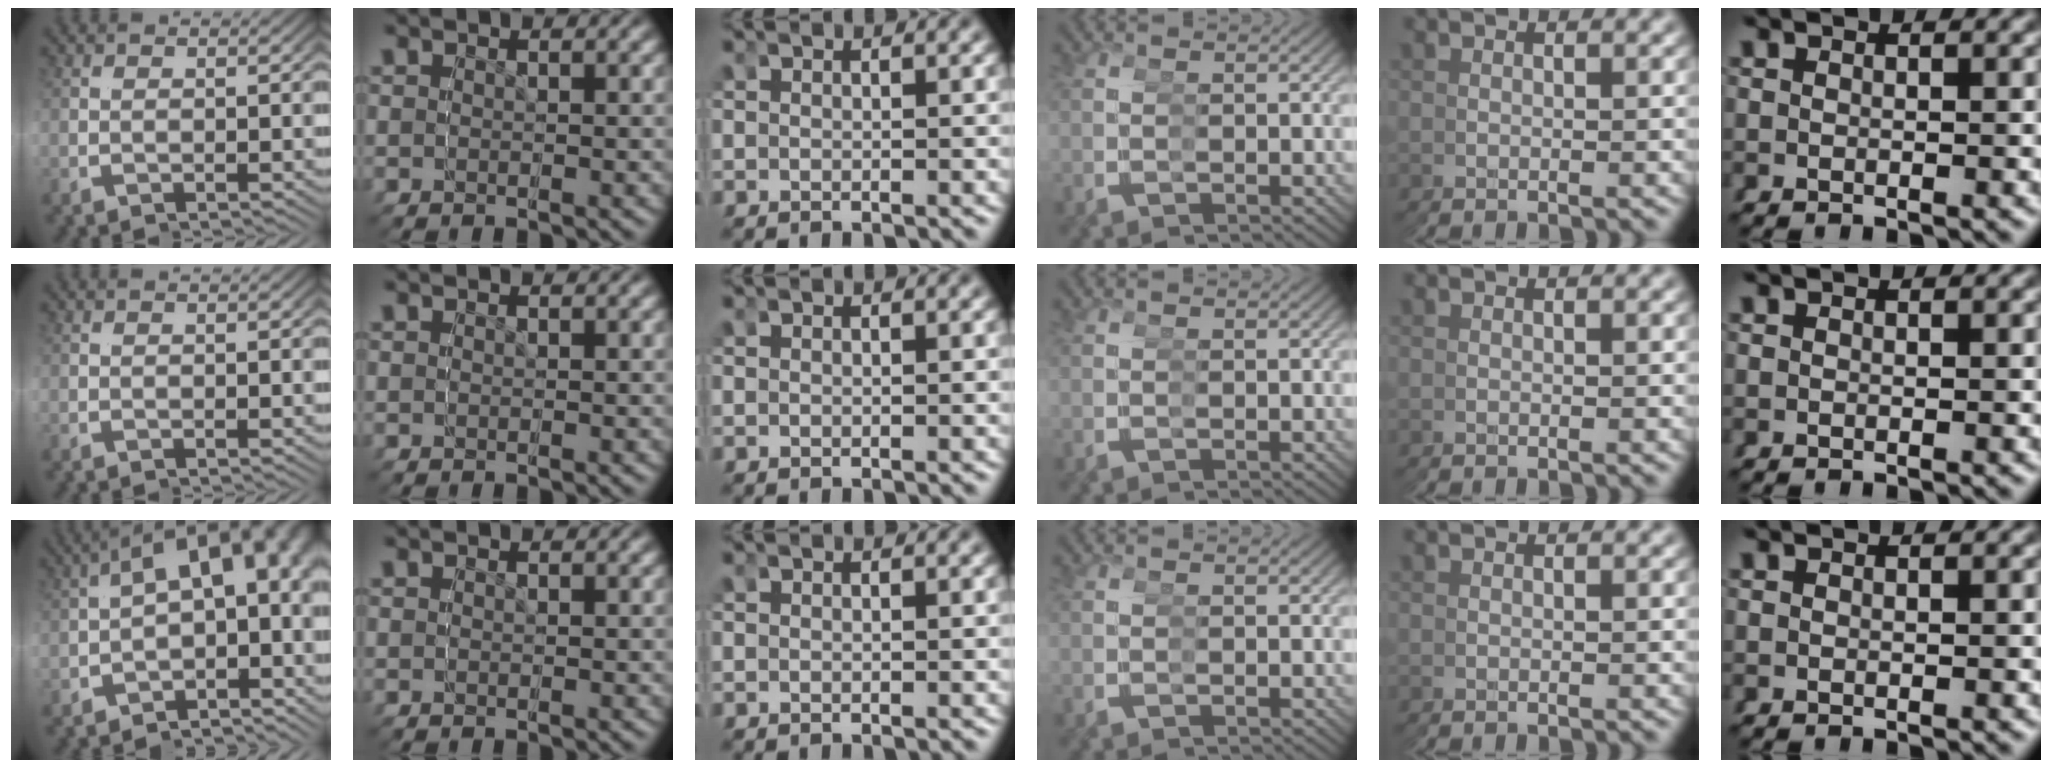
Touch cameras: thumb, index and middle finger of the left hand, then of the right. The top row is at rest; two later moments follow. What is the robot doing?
{"motion": "grasp_and_lifting", "object": "legos"}